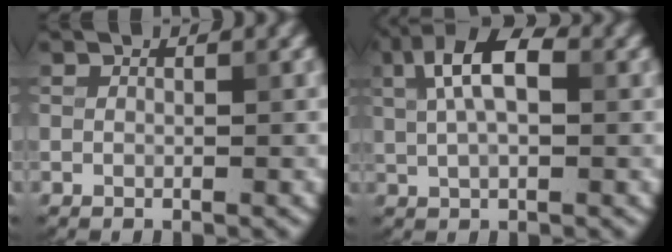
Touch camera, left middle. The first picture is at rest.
{"total": 6.1, "force": [1.8, 2.8, 5.1], "torque": [-0.093, 0.015, 0.023]}